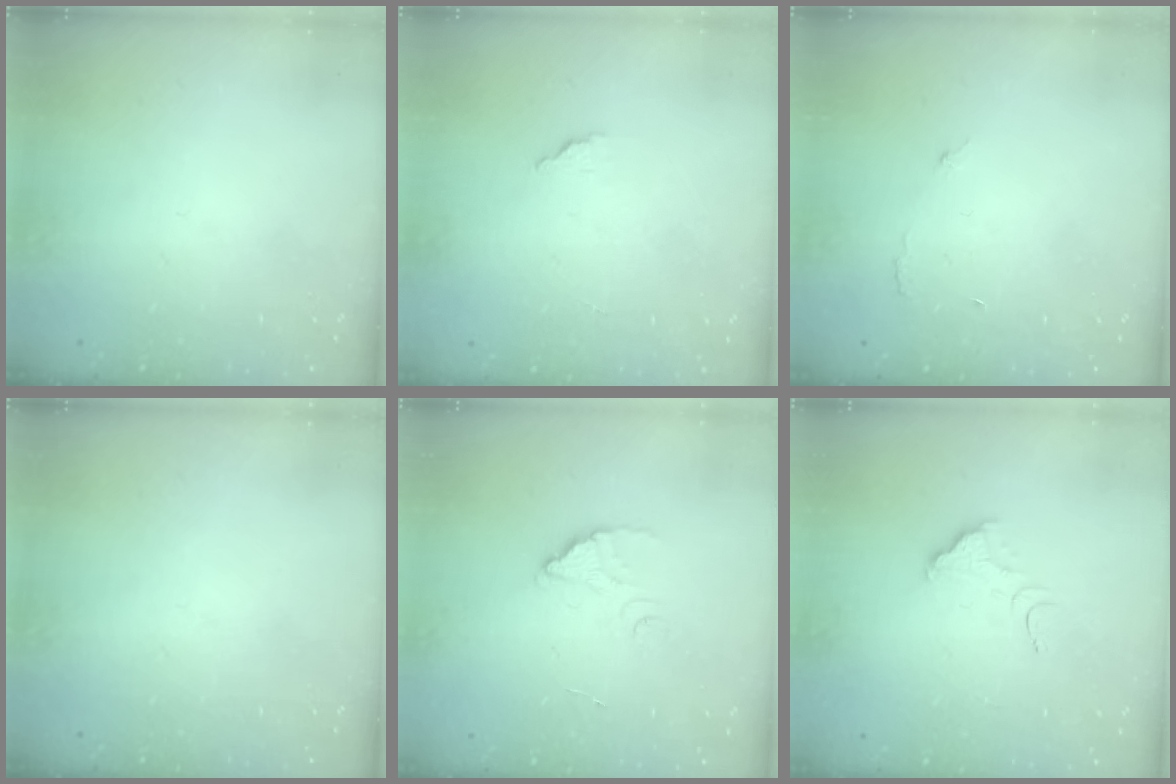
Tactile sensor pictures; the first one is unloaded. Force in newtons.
{"total": 2.0, "press": 2.0, "slide": 0.1}
{"total": 4.0, "press": 4.0, "slide": 0.3}
{"total": 0.0}
{"total": 2.2, "press": 2.2, "slide": 0.1}
{"total": 2.6, "press": 2.6, "slide": 0.2}